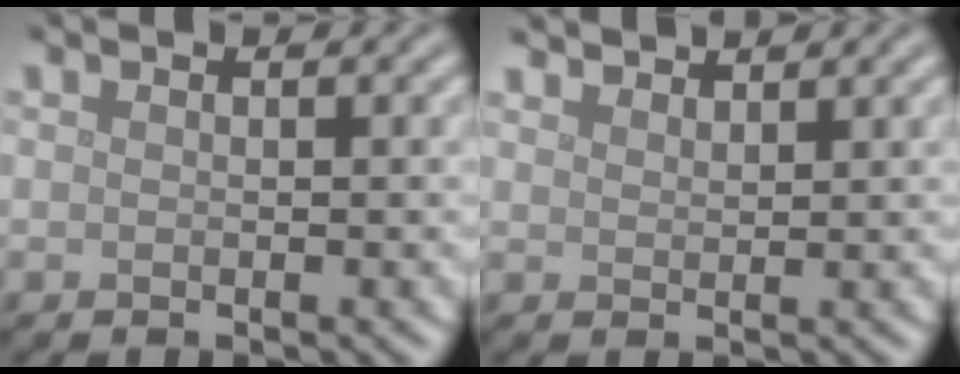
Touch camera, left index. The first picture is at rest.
{"total": 2.8, "force": [2.7, 0.4, 0.5], "torque": [-0.009, -0.001, 0.051]}